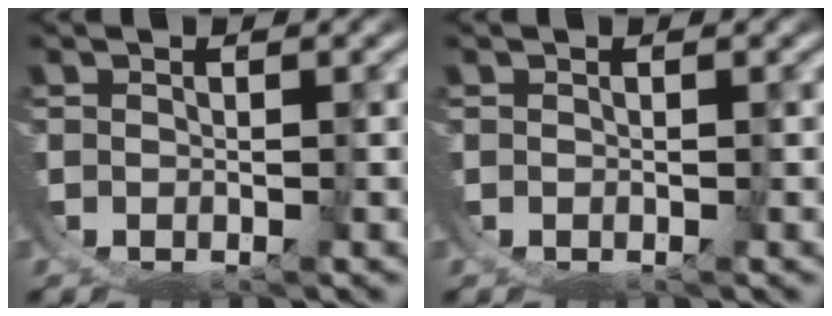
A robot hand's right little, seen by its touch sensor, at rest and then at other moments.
{"total": 0.0}